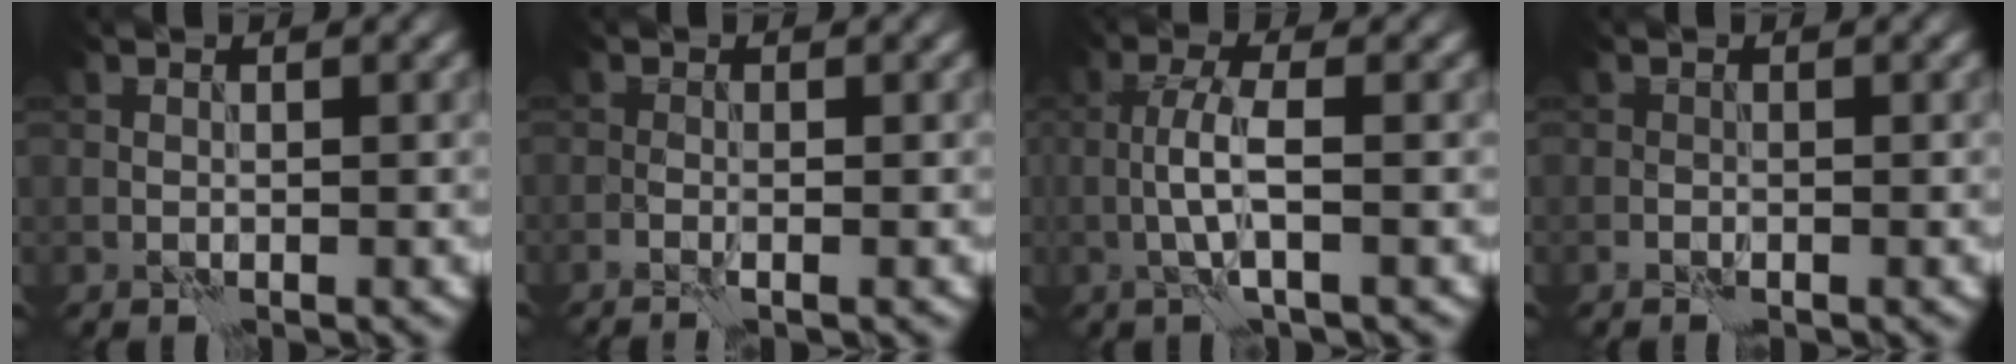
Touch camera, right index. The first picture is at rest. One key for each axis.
{"total": 1.2, "fx": -0.7, "fy": 0.1, "fz": 0.9, "tx": -0.017, "ty": 0.002, "tz": -0.015}
{"total": 3.2, "fx": -0.6, "fy": 0.5, "fz": 3.1, "tx": -0.064, "ty": 0.008, "tz": -0.018}
{"total": 0.6, "fx": -0.4, "fy": 0.3, "fz": 0.3, "tx": -0.006, "ty": 0.001, "tz": -0.008}